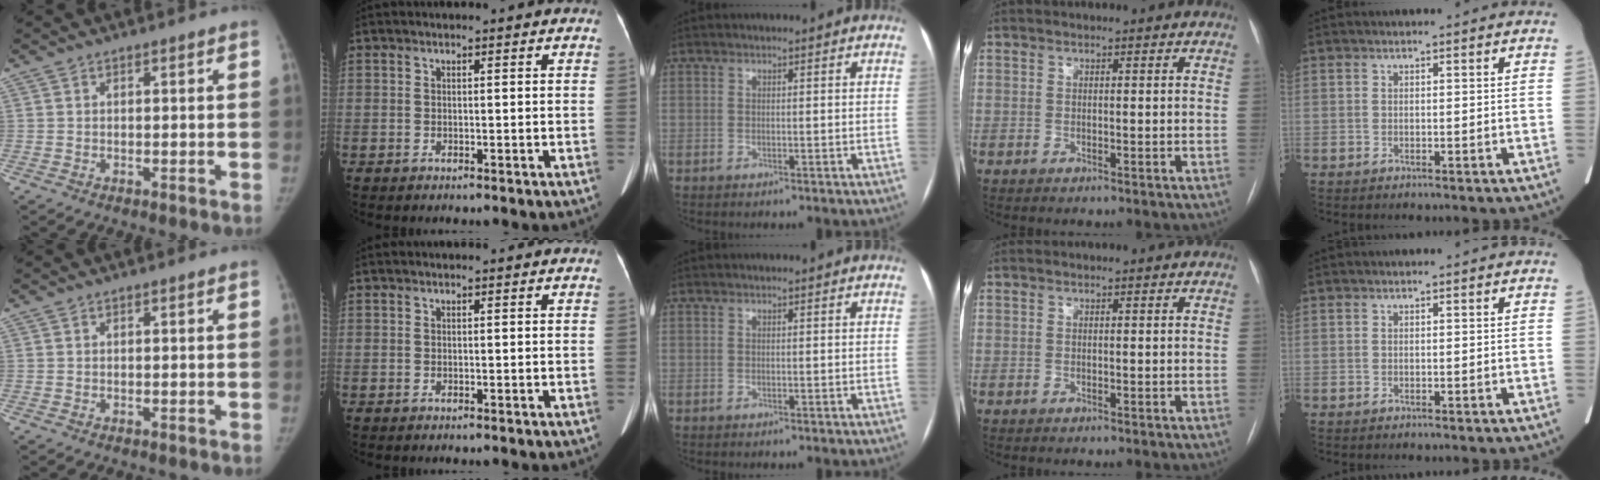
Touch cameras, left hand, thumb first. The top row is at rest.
{}